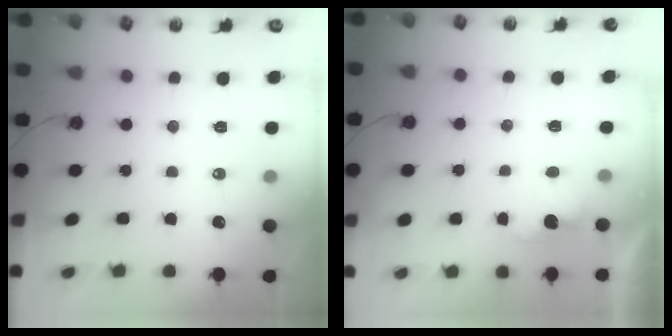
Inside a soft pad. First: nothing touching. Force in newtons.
{"total": 1.5, "press": 1.3, "slide": 0.8}